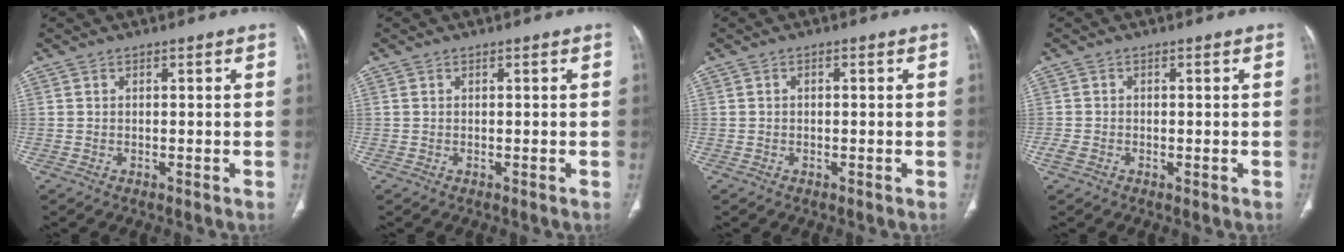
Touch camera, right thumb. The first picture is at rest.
{"total": 0.0}
{"total": 0.5, "force": [0.0, 0.3, 0.4], "torque": [-0.007, 0.001, -0.001]}
{"total": 2.2, "force": [-0.8, 1.4, 1.5], "torque": [-0.033, 0.001, -0.015]}